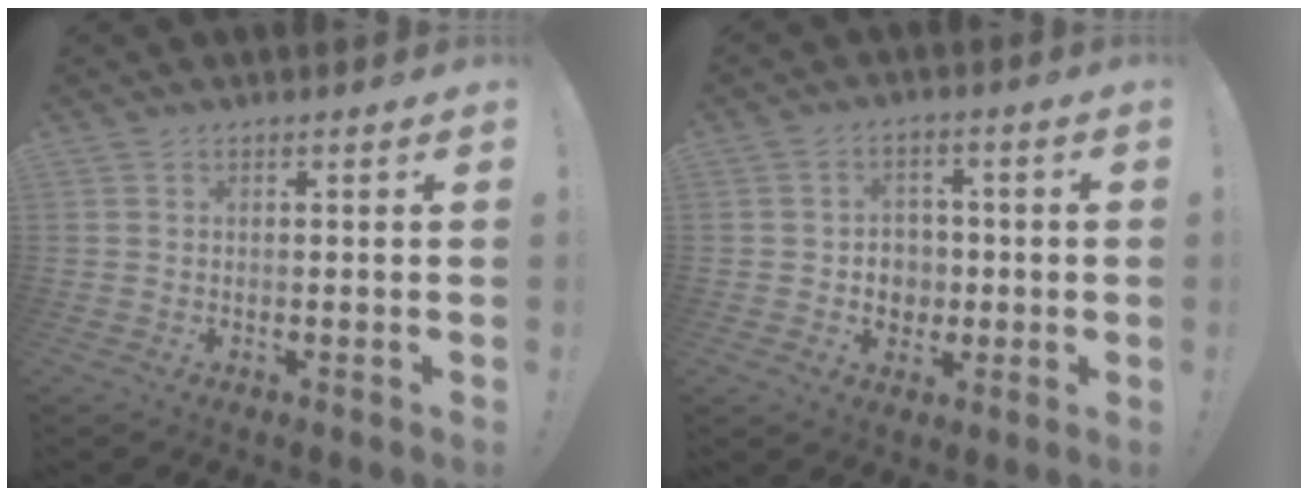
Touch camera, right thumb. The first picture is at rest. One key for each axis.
{"total": 6.4, "fx": -0.4, "fy": 6.1, "fz": 1.8, "tx": -0.020, "ty": -0.005, "tz": -0.002}